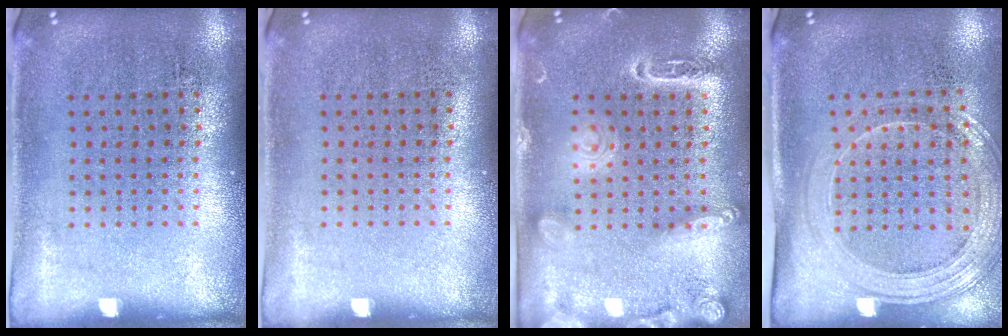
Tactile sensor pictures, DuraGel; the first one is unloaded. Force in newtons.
{"total": 0.0}
{"total": 2.0, "press": 1.9, "slide": 0.6}
{"total": 1.9, "press": 1.7, "slide": 0.8}